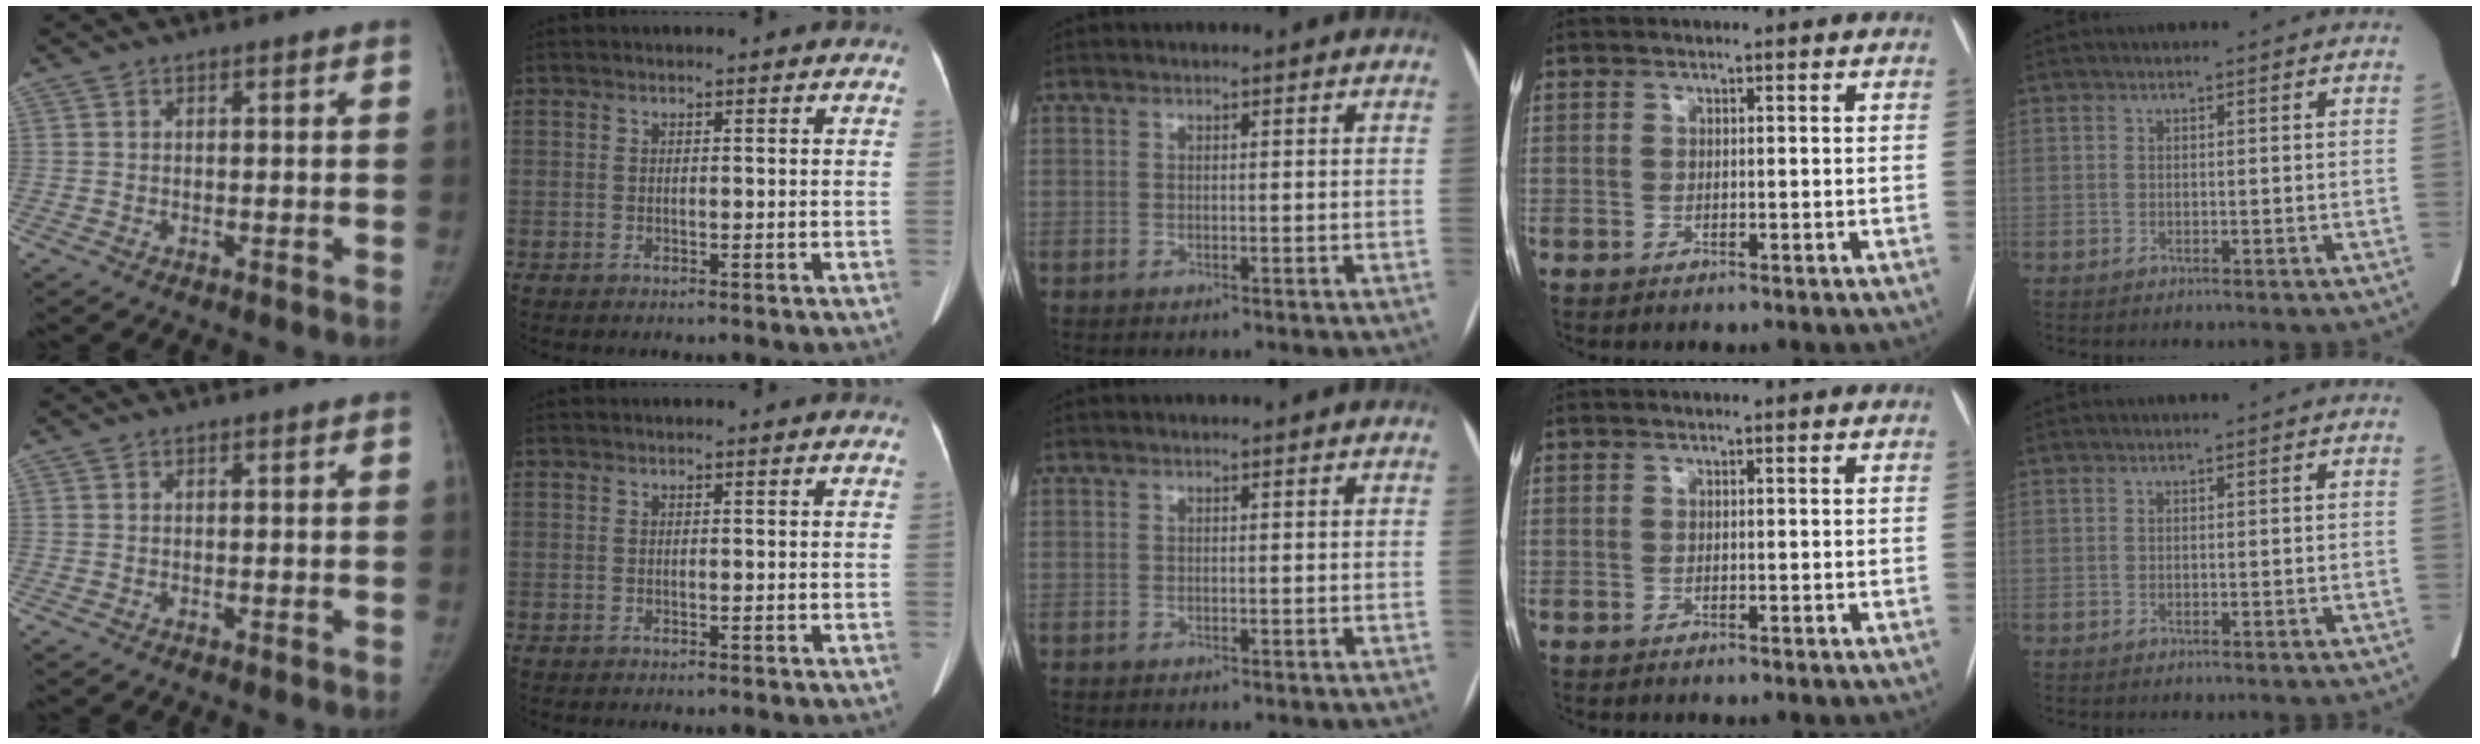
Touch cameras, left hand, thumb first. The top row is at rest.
{}